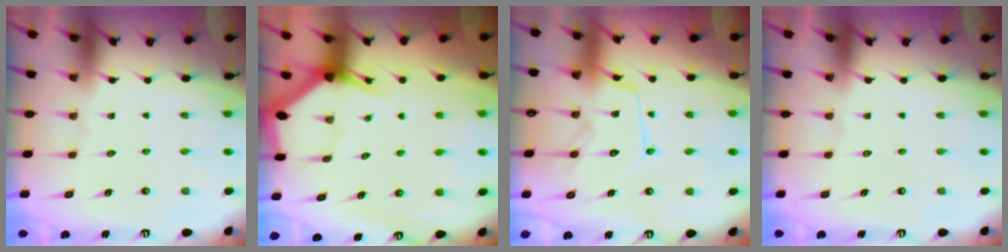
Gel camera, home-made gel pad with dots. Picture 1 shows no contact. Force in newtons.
{"total": 3.0, "press": 3.0, "slide": 0.1}
{"total": 13.8, "press": 13.8, "slide": 1.2}
{"total": 0.0}